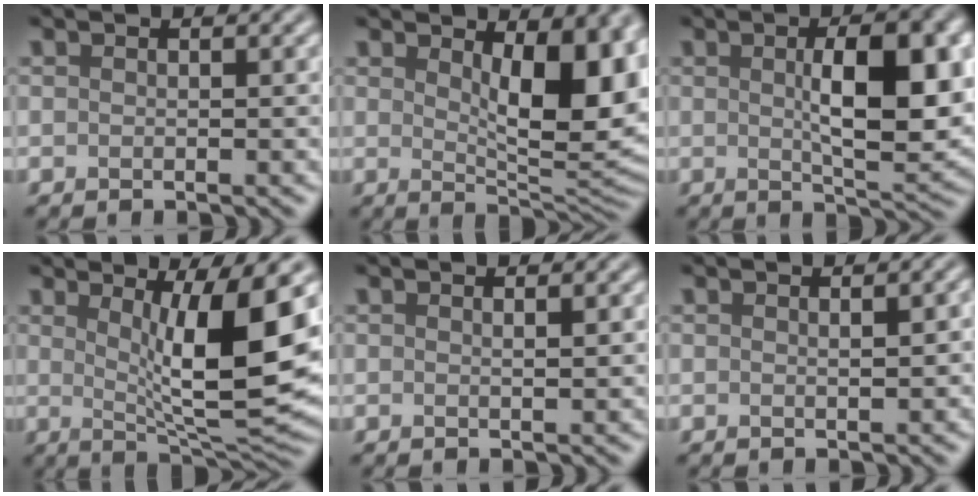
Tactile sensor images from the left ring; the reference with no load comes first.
{"total": 9.2, "force": [2.5, 3.8, 8.1], "torque": [-0.106, -0.004, 0.041]}
{"total": 8.7, "force": [1.1, 2.8, 8.2], "torque": [-0.116, 0.000, 0.019]}
{"total": 9.8, "force": [1.9, 1.9, 9.4], "torque": [-0.145, -0.018, 0.039]}
{"total": 0.8, "force": [0.4, 0.2, 0.7], "torque": [-0.006, 0.003, 0.004]}
{"total": 1.1, "force": [0.3, 0.1, 1.1], "torque": [-0.016, 0.003, 0.005]}